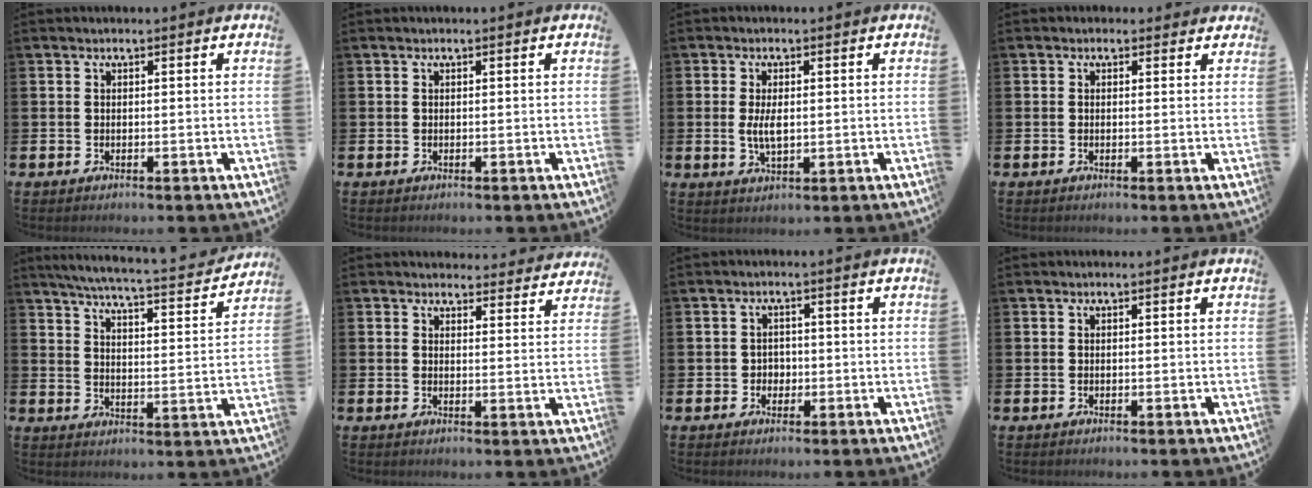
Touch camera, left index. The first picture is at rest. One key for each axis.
{"total": 0.0}
{"total": 3.6, "fx": 0.3, "fy": 1.7, "fz": 3.2, "tx": -0.049, "ty": -0.001, "tz": 0.001}
{"total": 0.8, "fx": 0.3, "fy": 0.7, "fz": 0.2, "tx": -0.001, "ty": 0.008, "tz": 0.004}
{"total": 5.4, "fx": 5.0, "fy": 0.1, "fz": 2.0, "tx": -0.048, "ty": -0.042, "tz": 0.079}
{"total": 3.5, "fx": 3.4, "fy": 0.9, "fz": -0.2, "tx": 0.007, "ty": -0.020, "tz": 0.059}
{"total": 2.0, "fx": -0.3, "fy": 1.9, "fz": 0.6, "tx": -0.003, "ty": 0.002, "tz": -0.012}
{"total": 0.0}